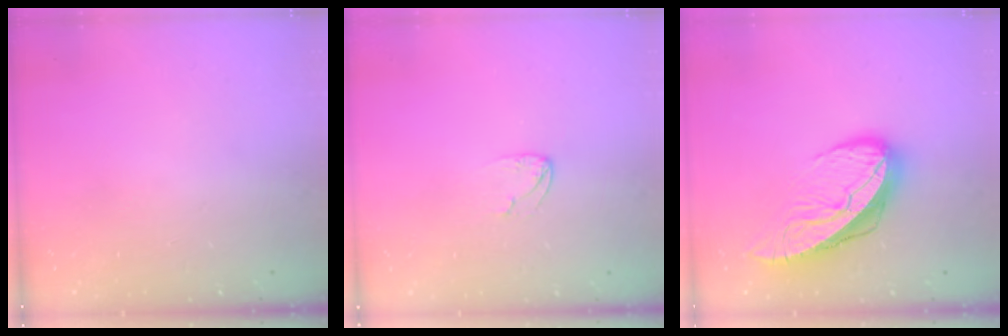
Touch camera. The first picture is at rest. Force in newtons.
{"total": 3.7, "press": 3.7, "slide": 0.3}
{"total": 11.1, "press": 11.0, "slide": 1.3}